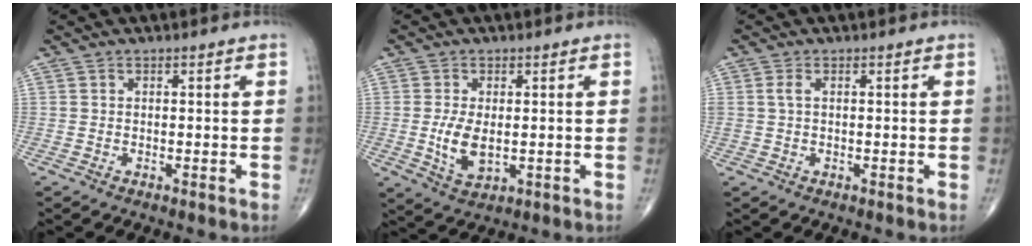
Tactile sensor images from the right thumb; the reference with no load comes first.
{"total": 6.1, "force": [-0.4, 3.2, 5.1], "torque": [-0.101, -0.015, 0.001]}
{"total": 1.7, "force": [0.4, 0.8, 1.4], "torque": [-0.040, 0.007, 0.010]}